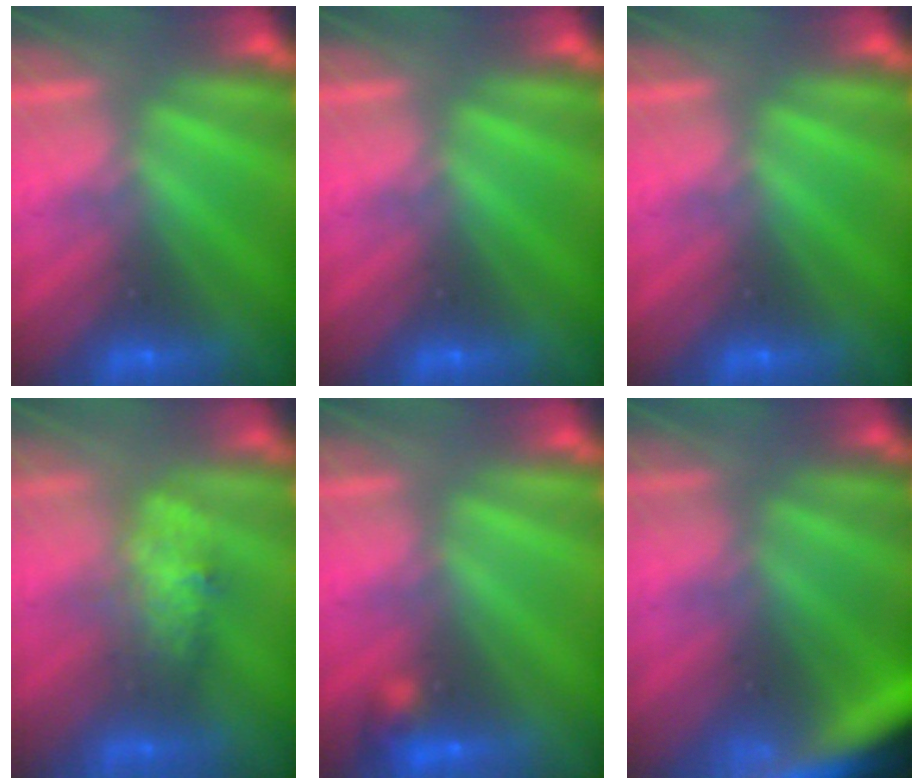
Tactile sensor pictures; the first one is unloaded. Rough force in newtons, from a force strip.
{"total": 0.0}
{"total": 0.0}
{"total": 2.6}
{"total": 3.1}
{"total": 7.7}